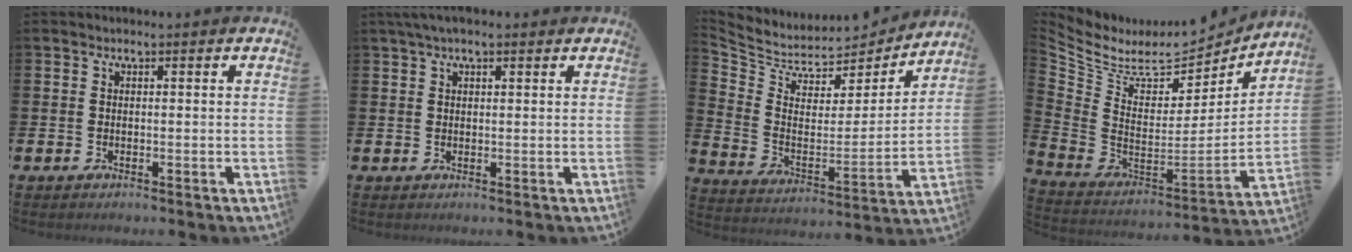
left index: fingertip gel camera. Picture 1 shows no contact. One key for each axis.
{"total": 2.6, "fx": 1.8, "fy": 1.0, "fz": 1.6, "tx": -0.031, "ty": 0.007, "tz": 0.032}
{"total": 6.6, "fx": 6.0, "fy": 2.5, "fz": 0.5, "tx": -0.053, "ty": -0.055, "tz": 0.102}
{"total": 7.1, "fx": 5.9, "fy": 3.4, "fz": 1.7, "tx": -0.077, "ty": -0.050, "tz": 0.105}